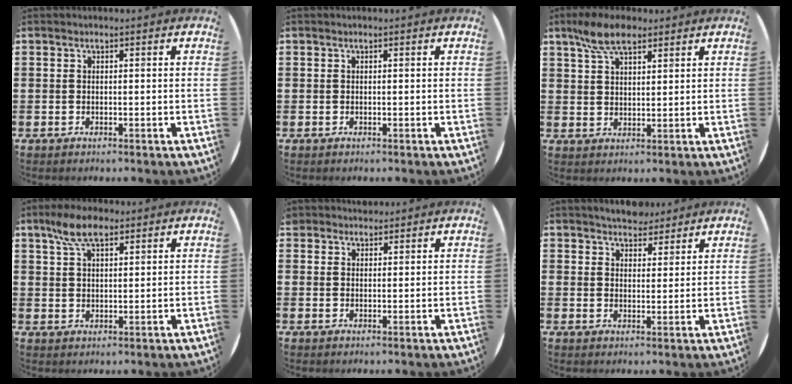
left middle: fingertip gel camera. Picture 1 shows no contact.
{"total": 0.0}
{"total": 6.4, "force": [4.7, 2.6, 3.6], "torque": [-0.074, 0.000, 0.085]}
{"total": 6.0, "force": [4.1, 2.5, 3.6], "torque": [-0.072, -0.002, 0.073]}
{"total": 2.1, "force": [2.0, 0.6, -0.3], "torque": [0.000, 0.001, 0.039]}
{"total": 3.9, "force": [3.7, 1.1, 0.3], "torque": [-0.007, -0.011, 0.069]}